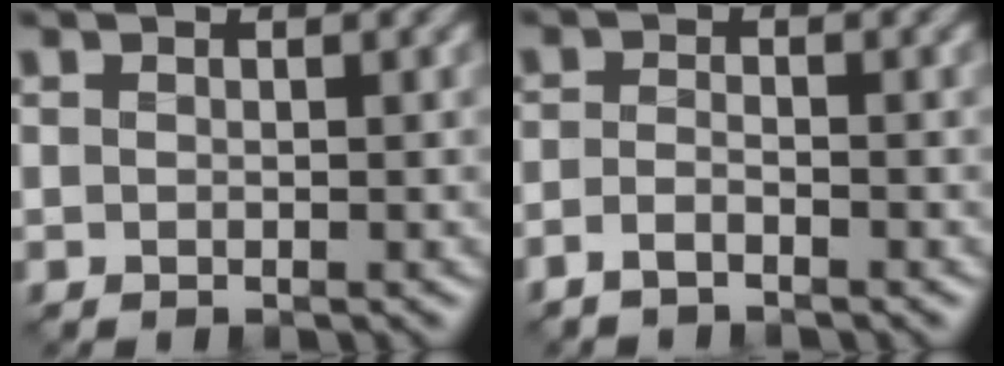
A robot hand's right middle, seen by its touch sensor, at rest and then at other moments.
{"total": 1.6, "force": [-1.3, 0.2, 0.9], "torque": [-0.028, 0.000, -0.032]}